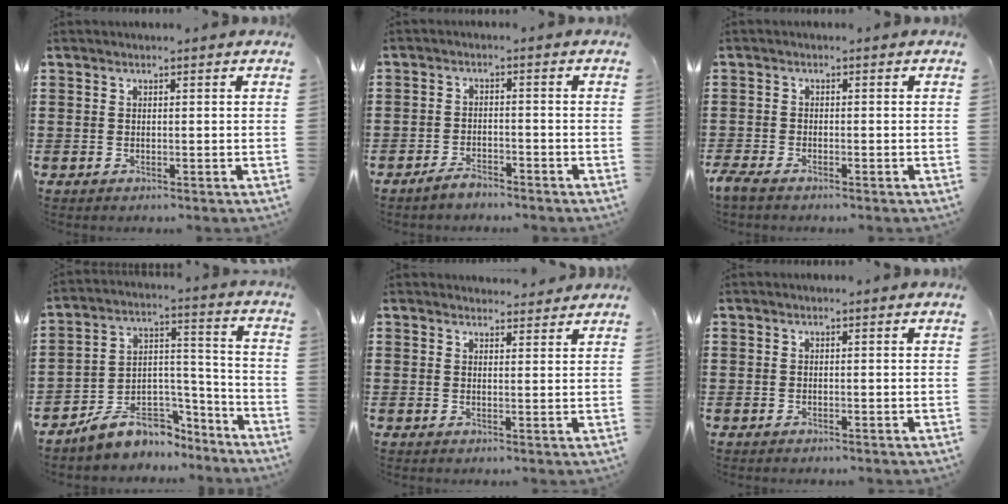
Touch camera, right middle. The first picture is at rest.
{"total": 2.5, "force": [-2.3, 0.6, 0.6], "torque": [-0.016, 0.002, -0.045]}
{"total": 1.9, "force": [-1.5, 0.3, 1.0], "torque": [-0.042, -0.007, -0.036]}
{"total": 7.2, "force": [-6.1, 3.6, 1.6], "torque": [-0.031, 0.015, -0.114]}
{"total": 2.3, "force": [2.2, 0.3, -0.2], "torque": [0.005, -0.004, 0.042]}
{"total": 0.0}